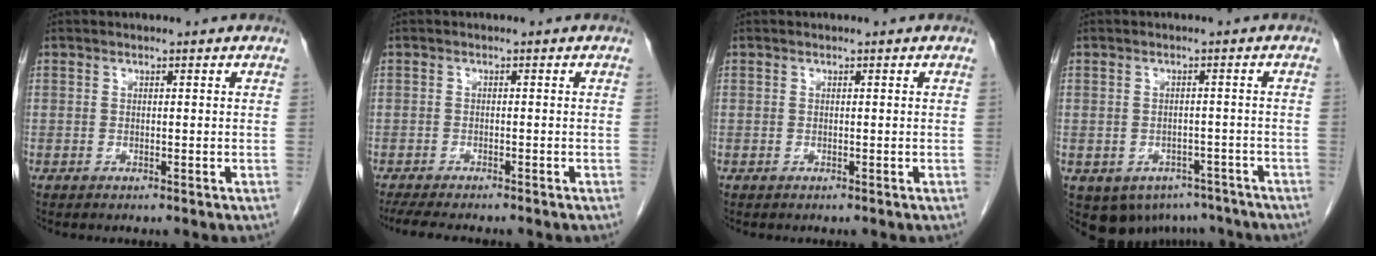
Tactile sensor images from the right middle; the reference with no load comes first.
{"total": 8.0, "force": [-6.8, 1.5, 3.9], "torque": [-0.056, -0.011, -0.100]}
{"total": 0.0}
{"total": 9.7, "force": [-6.4, 6.9, 2.4], "torque": [-0.040, 0.006, -0.073]}